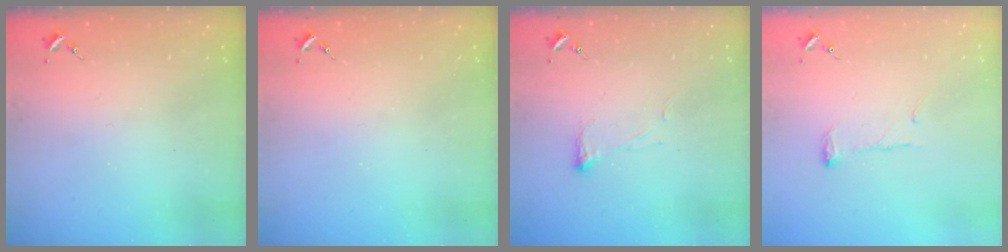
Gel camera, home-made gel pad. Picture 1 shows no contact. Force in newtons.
{"total": 0.0}
{"total": 4.0, "press": 3.8, "slide": 0.9}
{"total": 7.6, "press": 7.6, "slide": 0.6}